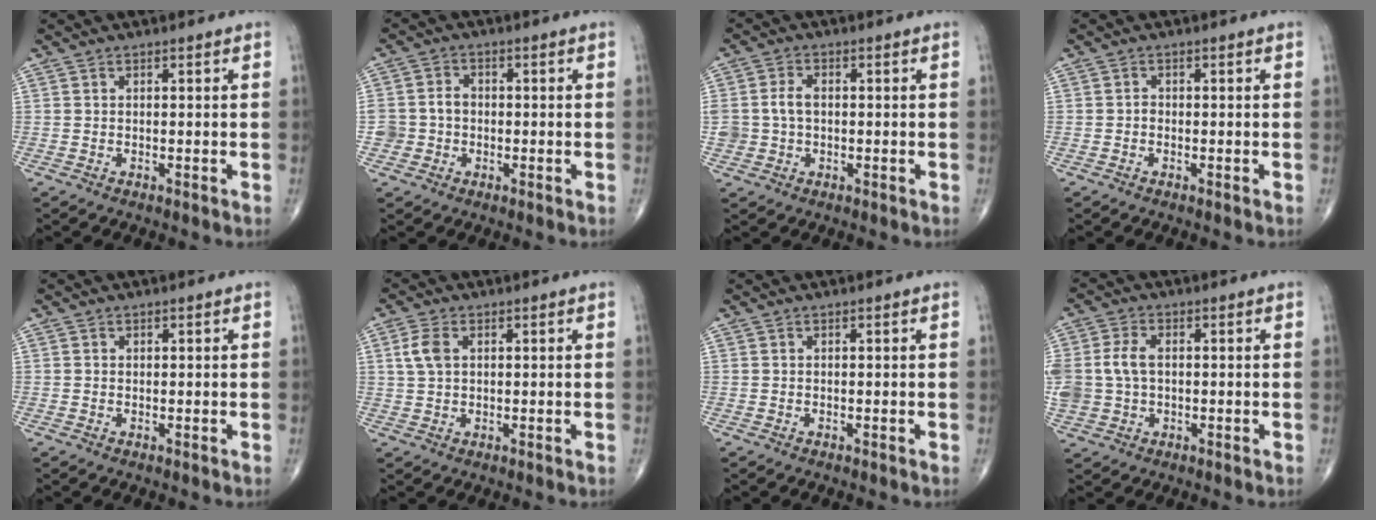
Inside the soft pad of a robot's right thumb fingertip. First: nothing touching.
{"total": 5.0, "force": [-0.9, 4.6, 1.8], "torque": [-0.018, 0.019, -0.016]}
{"total": 4.9, "force": [0.0, 3.7, 3.3], "torque": [-0.066, 0.013, 0.001]}
{"total": 0.8, "force": [-0.3, 0.7, 0.4], "torque": [0.000, 0.004, -0.010]}
{"total": 0.0}
{"total": 2.5, "force": [0.9, 1.0, 2.1], "torque": [-0.058, 0.008, 0.025]}
{"total": 0.0}
{"total": 7.8, "force": [0.3, 5.5, 5.5], "torque": [-0.126, 0.013, 0.009]}